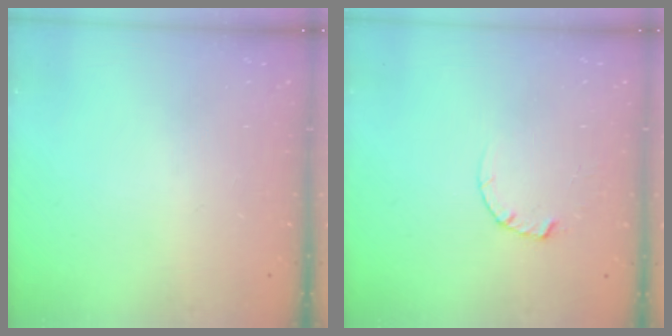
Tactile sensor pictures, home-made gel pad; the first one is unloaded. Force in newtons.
{"total": 2.4, "press": 2.4, "slide": 0.3}